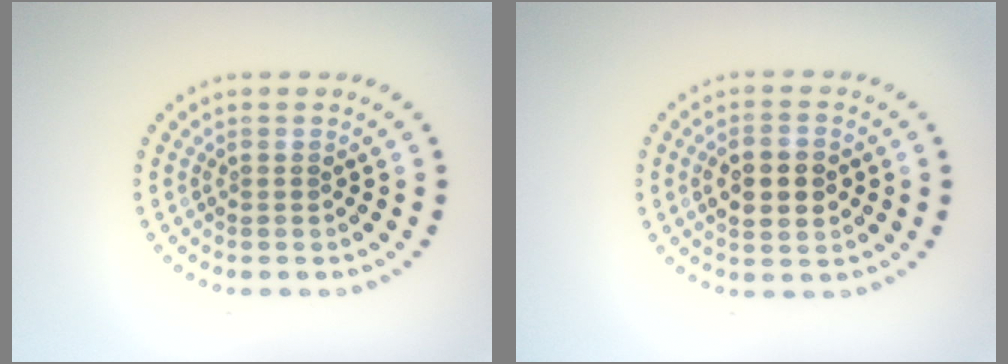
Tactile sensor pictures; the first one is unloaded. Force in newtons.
{"total": 4.0, "press": 4.0, "slide": 0.1}